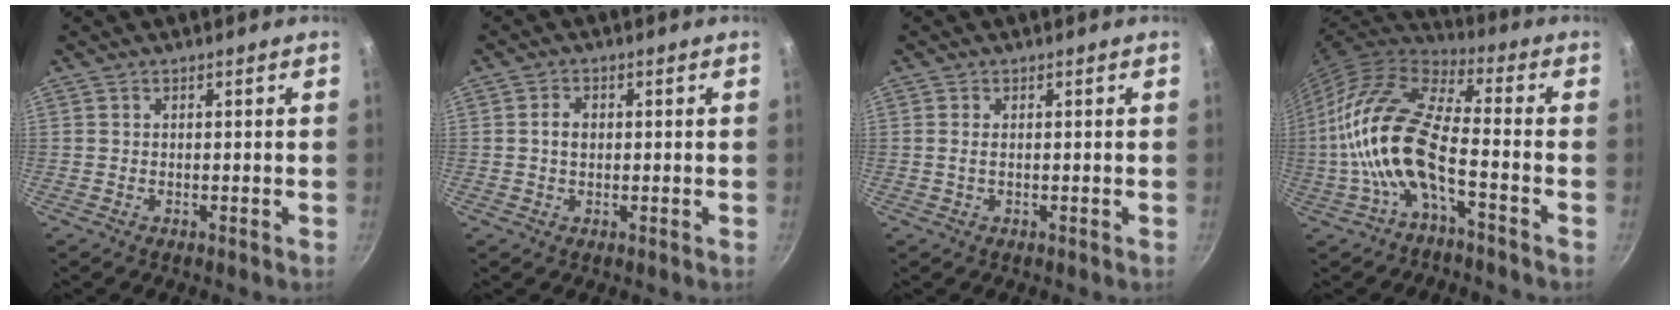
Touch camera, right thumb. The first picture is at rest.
{"total": 2.8, "force": [0.2, 2.0, 1.9], "torque": [-0.026, 0.005, 0.002]}
{"total": 1.2, "force": [0.1, 0.6, 1.0], "torque": [-0.023, 0.000, 0.000]}
{"total": 16.6, "force": [-4.3, 6.4, 14.7], "torque": [-0.291, 0.040, -0.096]}